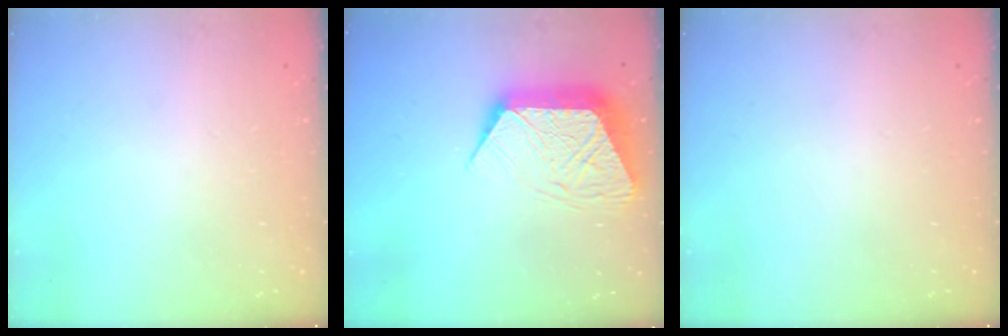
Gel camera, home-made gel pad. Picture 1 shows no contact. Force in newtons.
{"total": 12.5, "press": 12.4, "slide": 1.0}
{"total": 0.0}